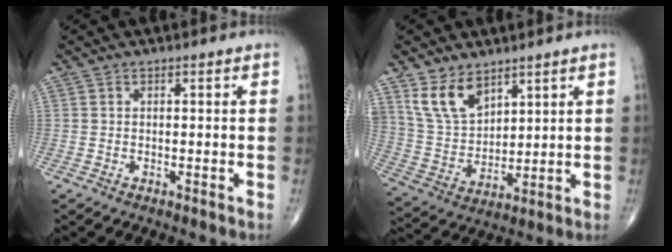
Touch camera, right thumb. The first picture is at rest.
{"total": 10.5, "force": [6.8, 5.9, 5.5], "torque": [-0.088, -0.033, 0.149]}